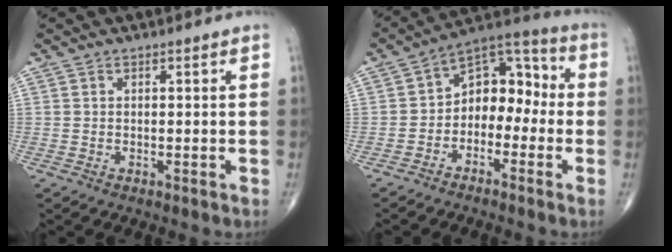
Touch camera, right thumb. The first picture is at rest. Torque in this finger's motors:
{"motor_torque": [-0.02, 0.28, 0.68, -0.03, 0.13]}